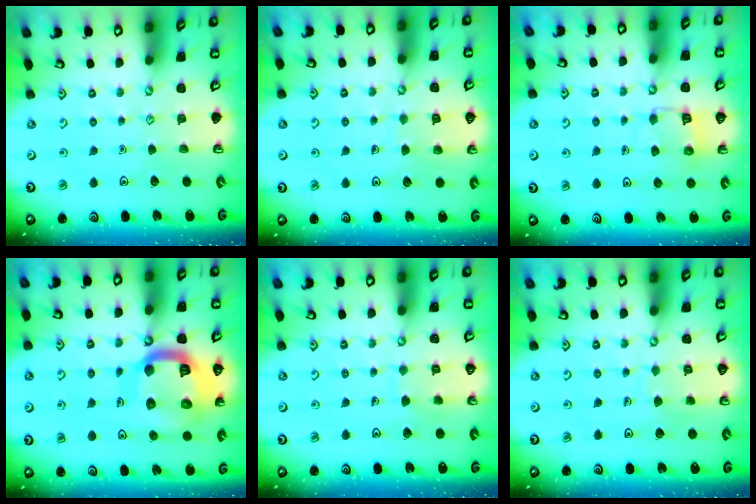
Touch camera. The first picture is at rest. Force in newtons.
{"total": 4.9, "press": 4.9, "slide": 0.3}
{"total": 6.3, "press": 6.3, "slide": 0.5}
{"total": 19.0, "press": 18.9, "slide": 2.2}
{"total": 6.8, "press": 6.8, "slide": 0.5}
{"total": 5.0, "press": 5.0, "slide": 0.5}